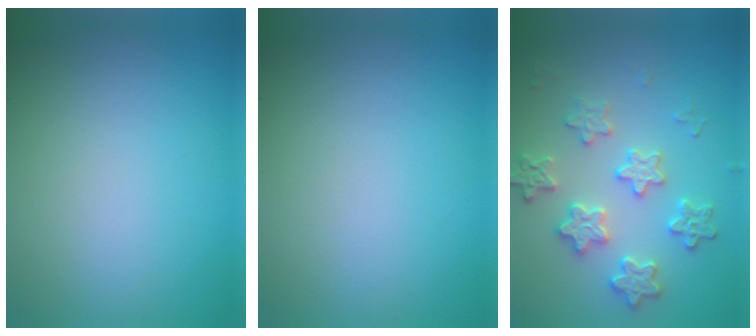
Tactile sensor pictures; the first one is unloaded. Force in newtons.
{"total": 0.0}
{"total": 3.6, "press": 3.5, "slide": 0.5}